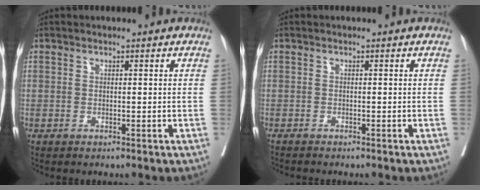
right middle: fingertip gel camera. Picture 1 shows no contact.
{"total": 0.7, "force": [-0.7, 0.0, 0.2], "torque": [-0.006, -0.002, -0.013]}